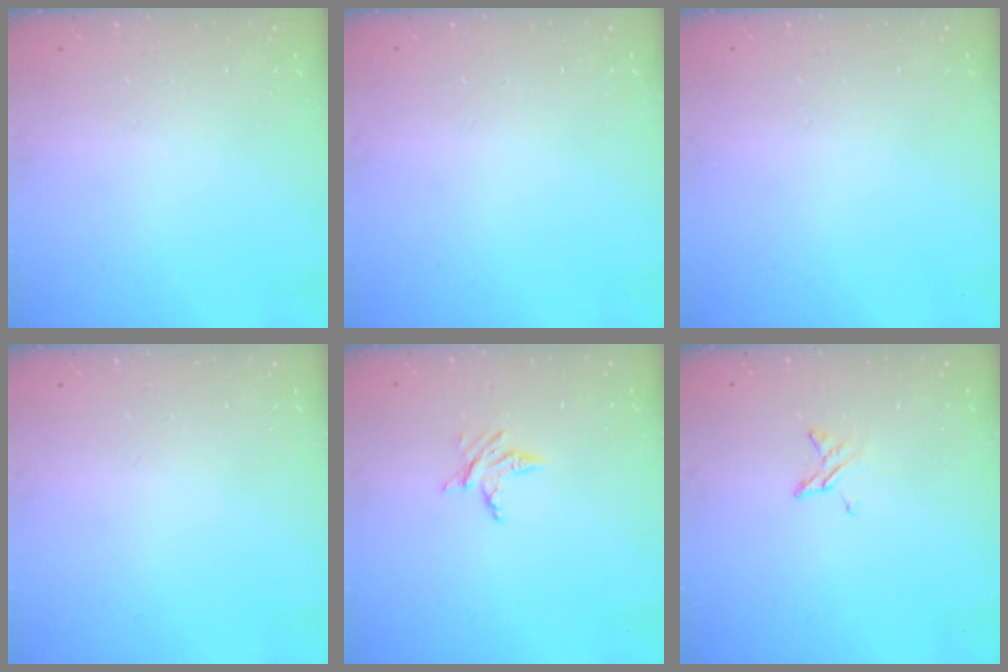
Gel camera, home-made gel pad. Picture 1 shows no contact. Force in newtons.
{"total": 0.0}
{"total": 0.0}
{"total": 0.0}
{"total": 3.5, "press": 3.4, "slide": 0.4}
{"total": 2.9, "press": 2.9, "slide": 0.3}